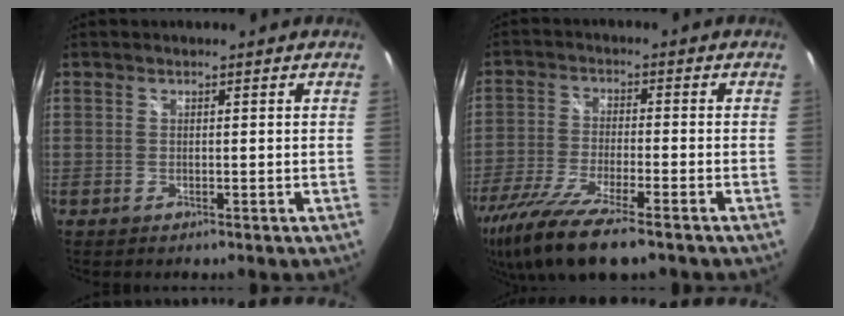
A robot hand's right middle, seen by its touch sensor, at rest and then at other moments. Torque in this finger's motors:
{"motor_torque": [1.15, -0.99, 0.26, 0.10]}